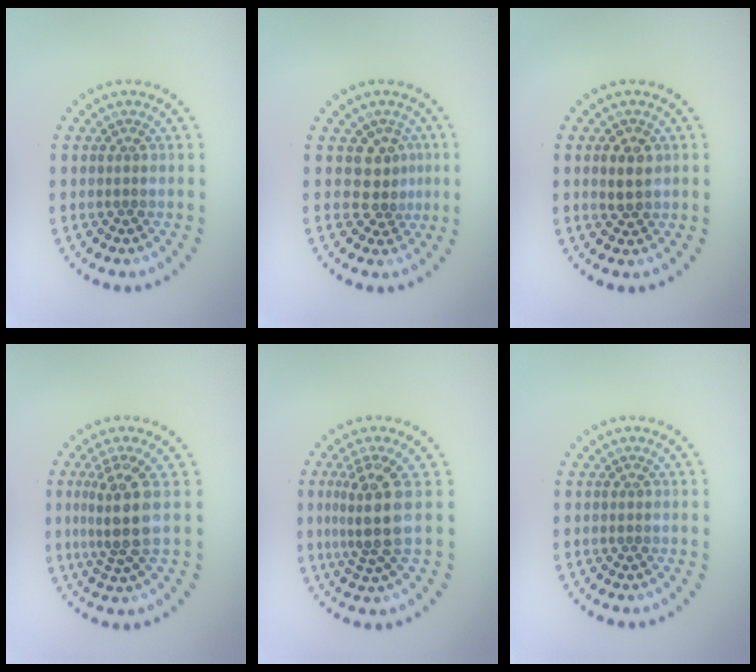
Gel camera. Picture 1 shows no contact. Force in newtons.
{"total": 2.4, "press": 1.7, "slide": 1.7}
{"total": 2.3, "press": 2.3, "slide": 0.6}
{"total": 4.0, "press": 3.1, "slide": 2.5}
{"total": 4.1, "press": 3.2, "slide": 2.5}
{"total": 0.0}